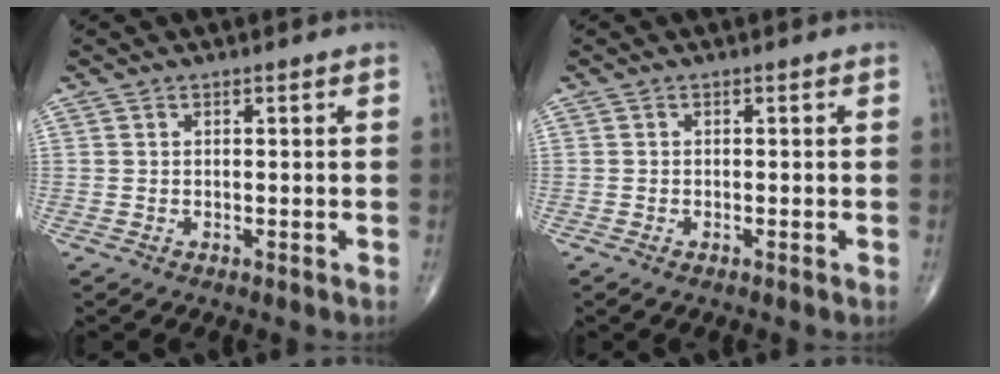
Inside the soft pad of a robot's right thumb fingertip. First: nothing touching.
{"total": 0.6, "force": [-0.4, 0.1, 0.5], "torque": [-0.014, -0.002, -0.011]}